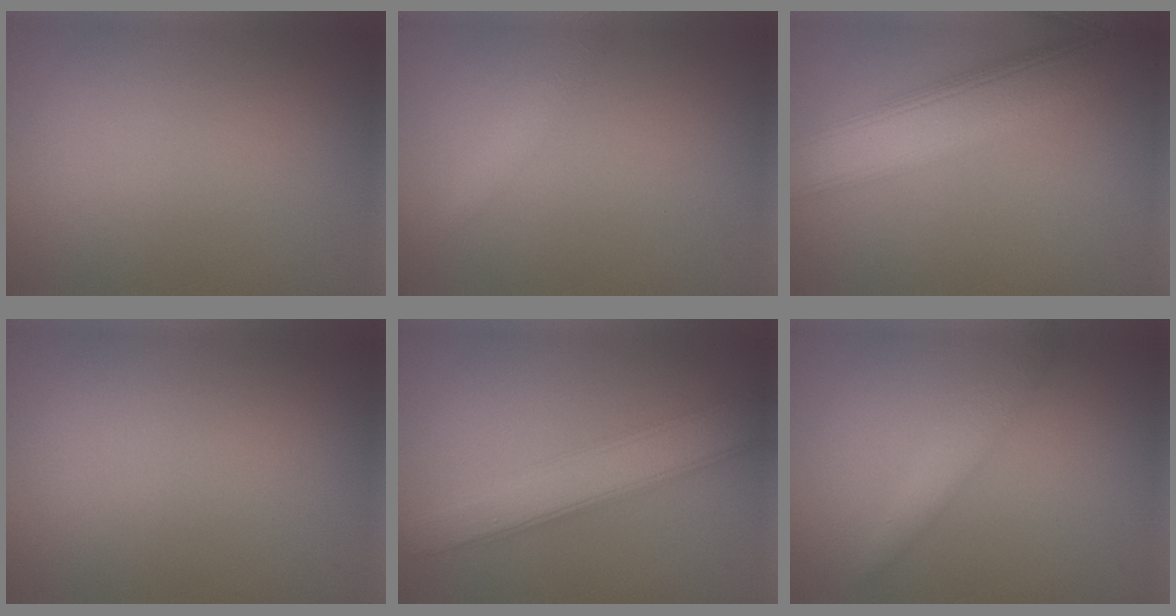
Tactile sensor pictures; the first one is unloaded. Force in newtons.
{"total": 1.5, "press": 1.5, "slide": 0.0}
{"total": 9.2, "press": 9.2, "slide": 0.8}
{"total": 0.0}
{"total": 5.1, "press": 5.1, "slide": 0.1}
{"total": 2.2, "press": 2.2, "slide": 0.0}